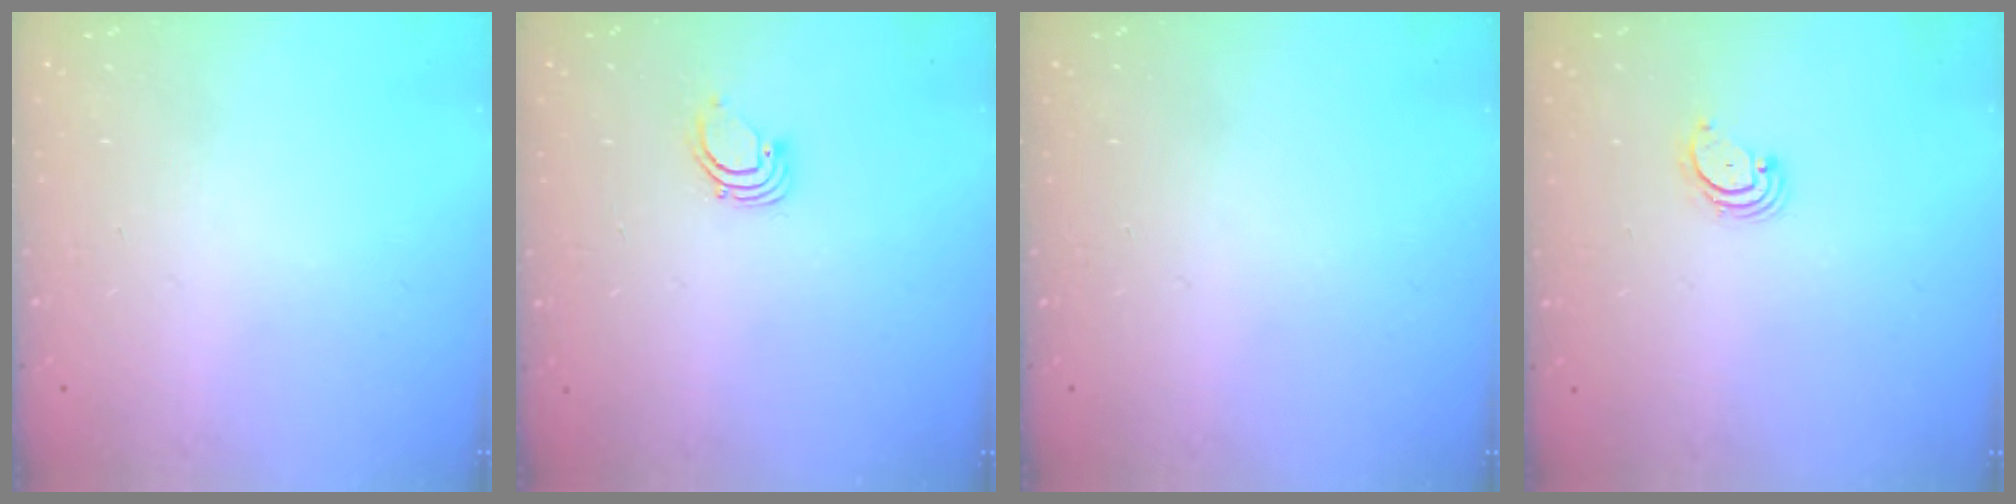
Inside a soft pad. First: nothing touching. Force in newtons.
{"total": 2.2, "press": 2.2, "slide": 0.2}
{"total": 0.0}
{"total": 2.7, "press": 2.7, "slide": 0.3}